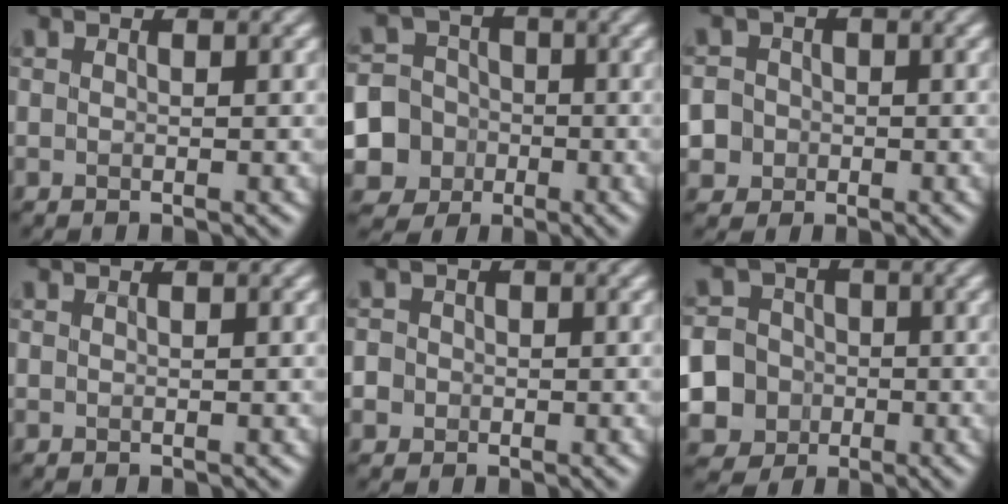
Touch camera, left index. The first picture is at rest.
{"total": 8.4, "force": [-2.8, 7.8, 1.6], "torque": [-0.042, -0.009, -0.071]}
{"total": 5.6, "force": [-1.7, 5.2, 1.4], "torque": [-0.026, 0.011, -0.056]}
{"total": 0.0}
{"total": 2.7, "force": [-0.4, 2.5, 0.8], "torque": [0.002, 0.018, -0.031]}
{"total": 12.2, "force": [-4.1, 11.2, 2.5], "torque": [-0.088, -0.026, -0.094]}